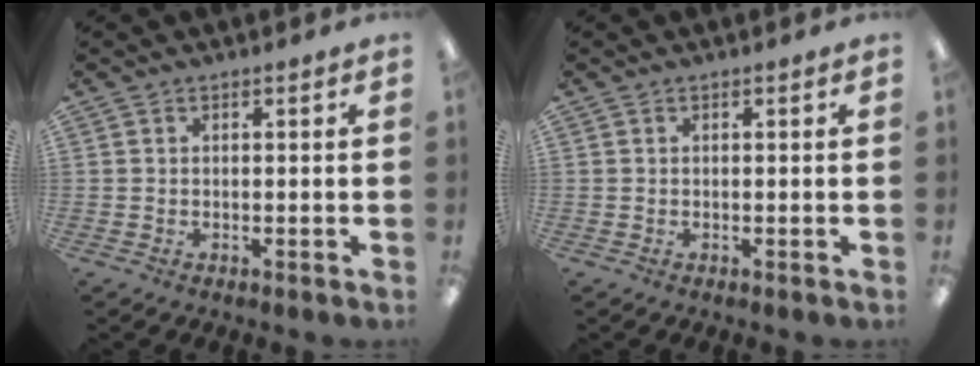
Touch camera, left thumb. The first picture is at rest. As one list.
[{"total": 0.0}]